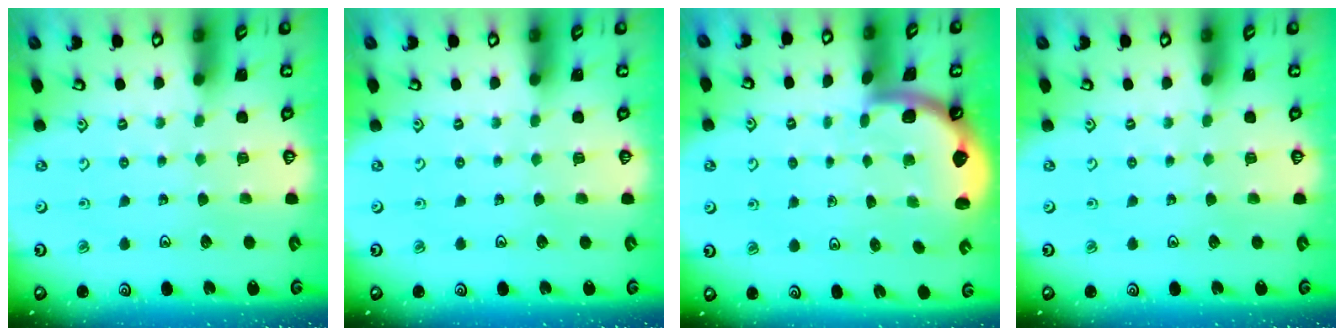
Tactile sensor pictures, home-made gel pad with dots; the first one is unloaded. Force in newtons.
{"total": 0.0}
{"total": 1.4, "press": 1.4, "slide": 0.1}
{"total": 0.0}